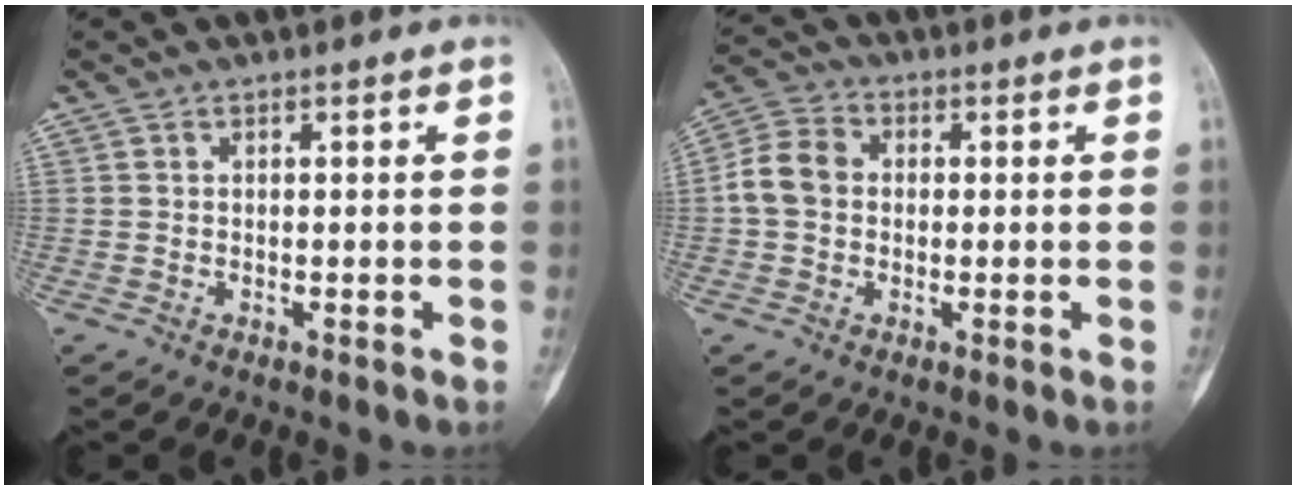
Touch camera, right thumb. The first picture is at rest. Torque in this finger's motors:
{"motor_torque": [1.11, 1.07, 0.24, -0.23, 0.07]}